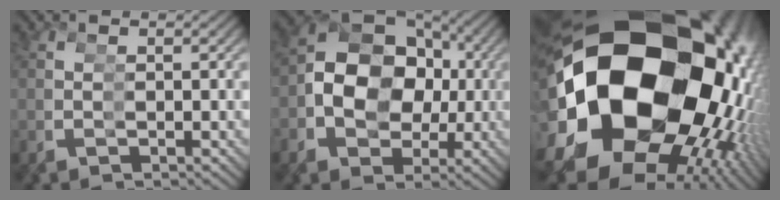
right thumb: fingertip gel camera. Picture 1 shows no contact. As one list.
[{"total": 14.0, "force": [-0.4, 10.2, 9.6], "torque": [-0.184, -0.024, 0.009]}, {"total": 34.2, "force": [-0.5, 22.8, 25.5], "torque": [-0.436, -0.046, 0.017]}]